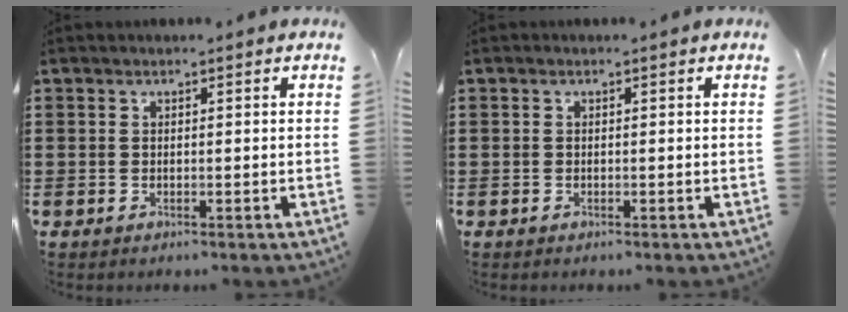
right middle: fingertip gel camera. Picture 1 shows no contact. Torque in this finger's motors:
{"motor_torque": [-0.07, -0.12, -0.04, -0.01]}